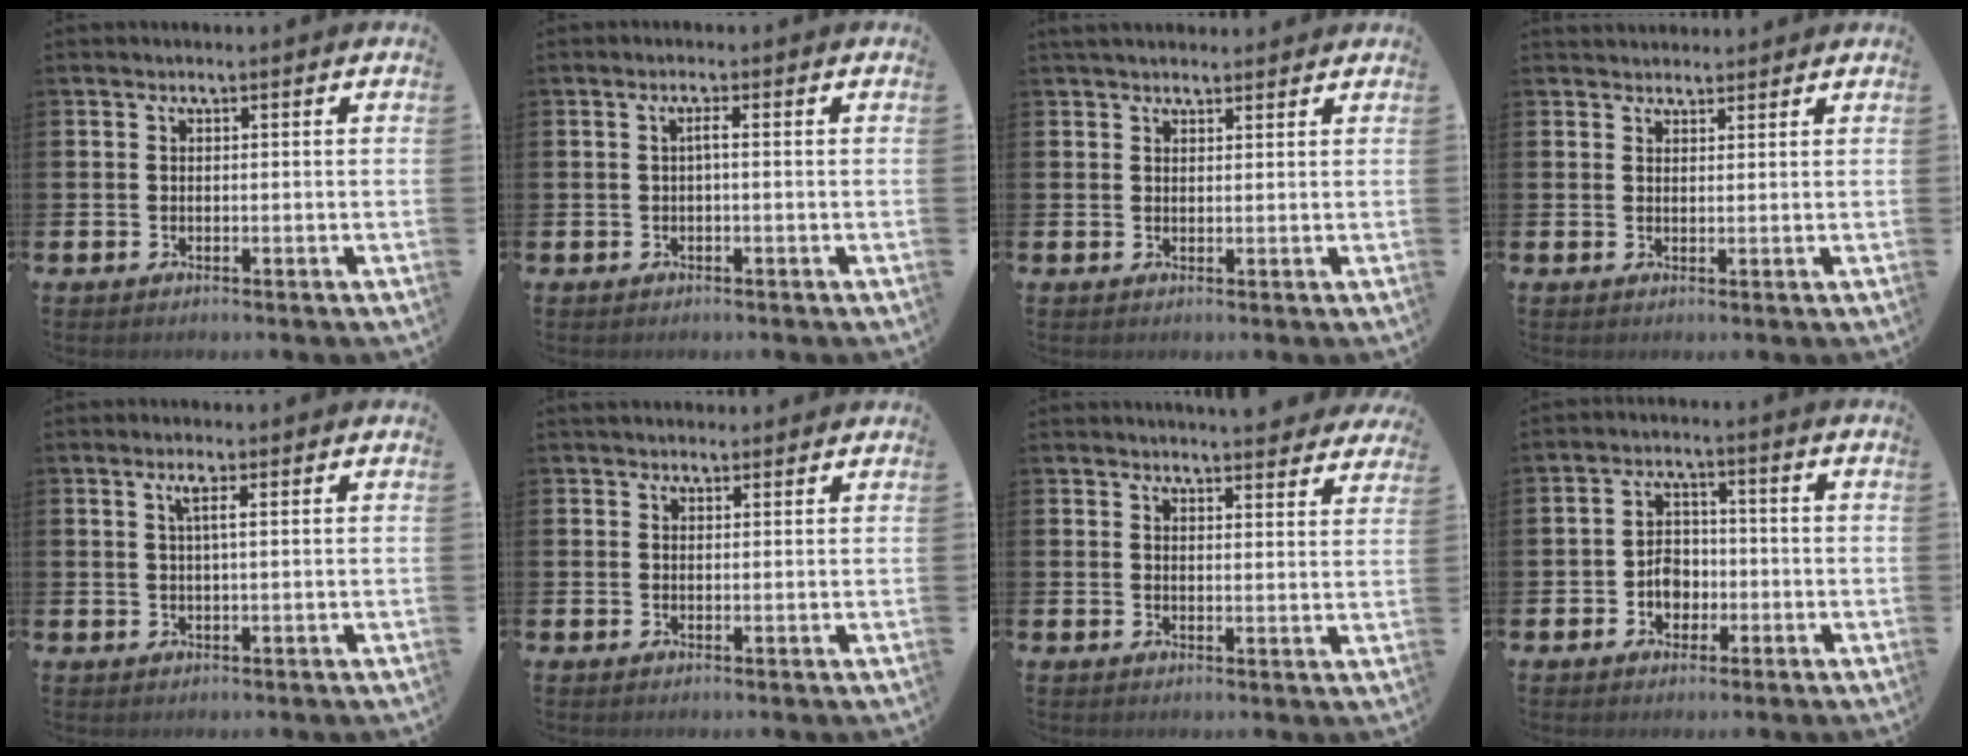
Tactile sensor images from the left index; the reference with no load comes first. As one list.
[{"total": 1.0, "force": [0.0, 0.1, 1.0], "torque": [-0.025, 0.005, 0.000]}, {"total": 2.7, "force": [2.4, 0.9, 0.6], "torque": [-0.004, -0.007, 0.042]}, {"total": 2.2, "force": [2.1, 0.7, -0.1], "torque": [0.010, -0.008, 0.037]}, {"total": 1.9, "force": [1.1, 0.3, 1.6], "torque": [-0.029, 0.000, 0.016]}, {"total": 1.9, "force": [1.8, 0.6, 0.2], "torque": [0.005, -0.003, 0.030]}, {"total": 4.2, "force": [4.2, 0.2, 0.1], "torque": [0.008, -0.030, 0.074]}, {"total": 3.8, "force": [-1.2, 3.0, 2.0], "torque": [-0.035, 0.005, -0.027]}]